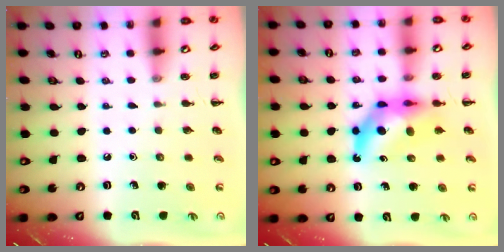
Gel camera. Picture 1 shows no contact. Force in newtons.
{"total": 9.2, "press": 8.6, "slide": 3.1}